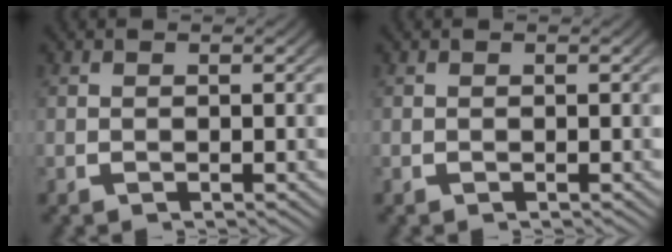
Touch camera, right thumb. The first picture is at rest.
{"total": 0.0}